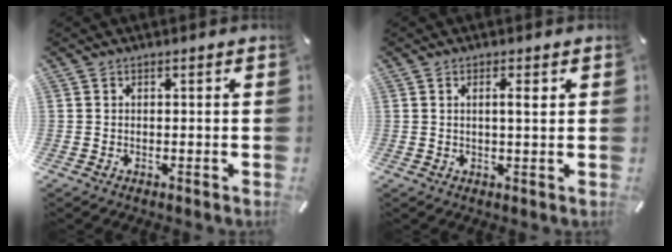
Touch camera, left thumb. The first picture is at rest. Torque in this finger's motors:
{"motor_torque": [0.11, -0.13, 0.03, -0.04, 0.02]}